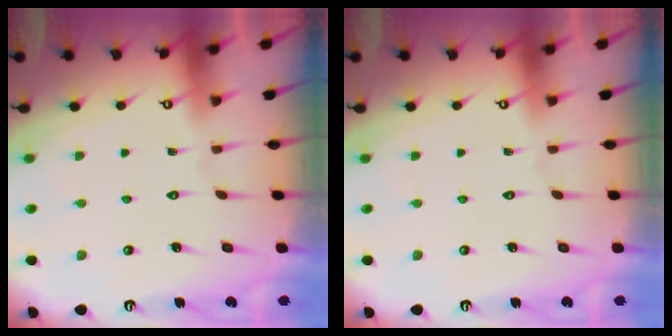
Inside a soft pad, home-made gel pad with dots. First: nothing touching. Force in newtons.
{"total": 0.0}